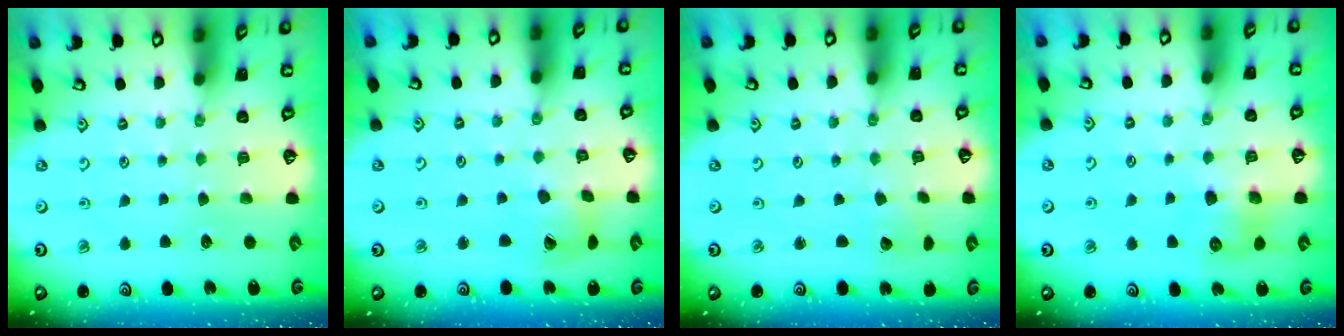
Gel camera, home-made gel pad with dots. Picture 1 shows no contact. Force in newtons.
{"total": 9.7, "press": 9.6, "slide": 1.3}
{"total": 2.0, "press": 2.0, "slide": 0.2}
{"total": 8.4, "press": 8.4, "slide": 0.5}